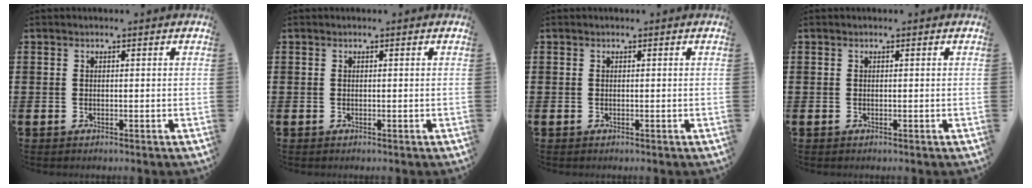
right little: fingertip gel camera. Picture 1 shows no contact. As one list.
[{"total": 0.0}, {"total": 0.0}, {"total": 0.0}]